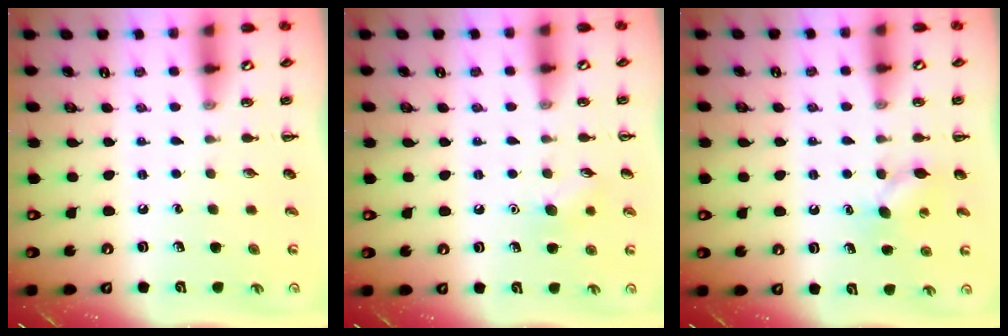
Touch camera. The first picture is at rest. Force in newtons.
{"total": 7.6, "press": 7.4, "slide": 1.9}
{"total": 4.3, "press": 4.1, "slide": 1.1}